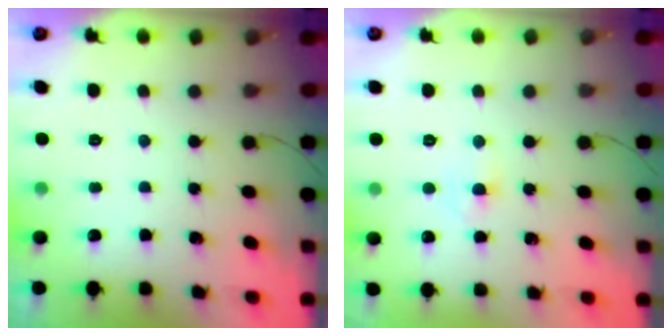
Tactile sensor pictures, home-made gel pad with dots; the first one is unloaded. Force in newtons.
{"total": 2.4, "press": 2.2, "slide": 0.9}